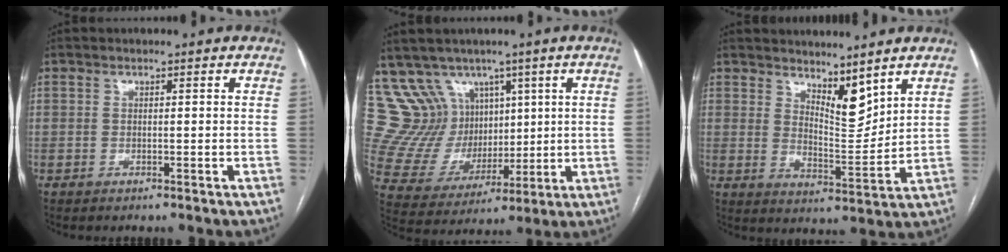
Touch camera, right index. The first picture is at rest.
{"total": 12.3, "force": [7.3, 9.2, 3.4], "torque": [-0.079, 0.049, 0.164]}
{"total": 6.8, "force": [5.4, 2.0, 3.6], "torque": [-0.062, -0.014, 0.101]}